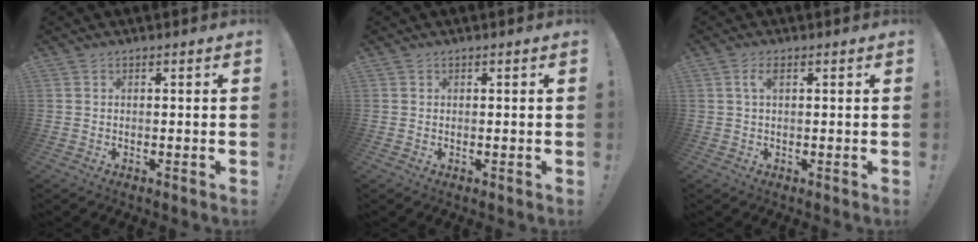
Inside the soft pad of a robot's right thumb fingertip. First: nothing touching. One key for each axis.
{"total": 0.0}
{"total": 2.6, "fx": 0.9, "fy": 0.6, "fz": 2.4, "tx": -0.041, "ty": 0.003, "tz": 0.013}